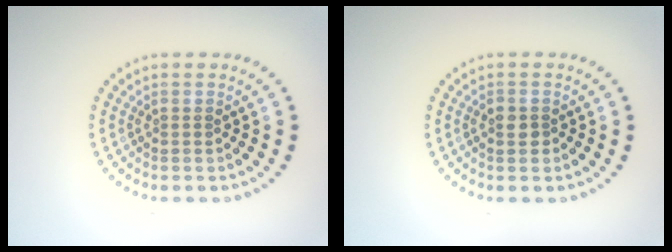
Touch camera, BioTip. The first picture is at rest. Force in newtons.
{"total": 1.3, "press": 1.3, "slide": 0.3}